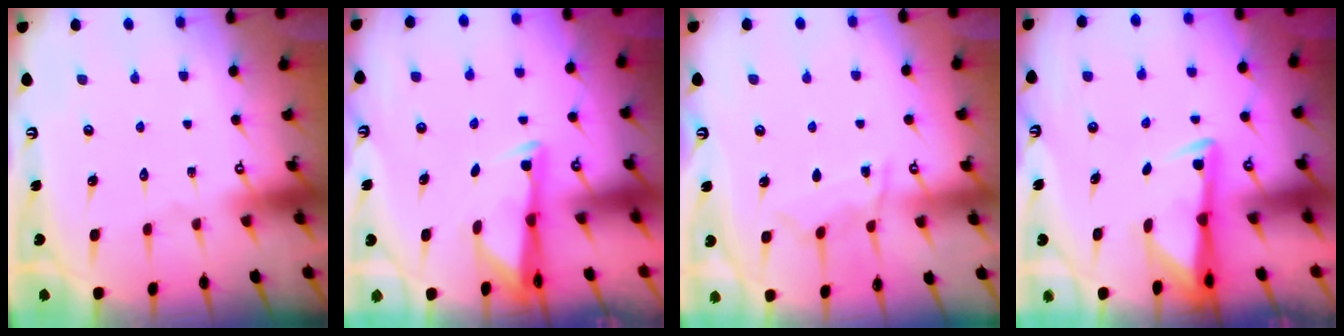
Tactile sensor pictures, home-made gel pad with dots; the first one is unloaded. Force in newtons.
{"total": 2.7, "press": 2.7, "slide": 0.4}
{"total": 7.4, "press": 7.4, "slide": 0.7}
{"total": 2.9, "press": 2.9, "slide": 0.6}